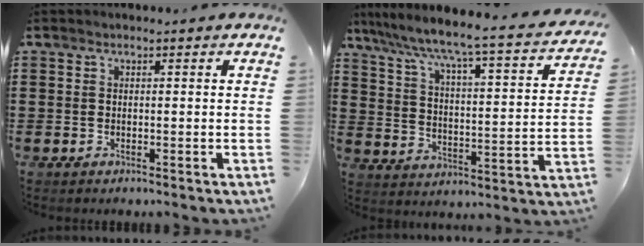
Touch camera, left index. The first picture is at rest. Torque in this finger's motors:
{"motor_torque": [1.77, -0.37, 0.59, 0.21]}